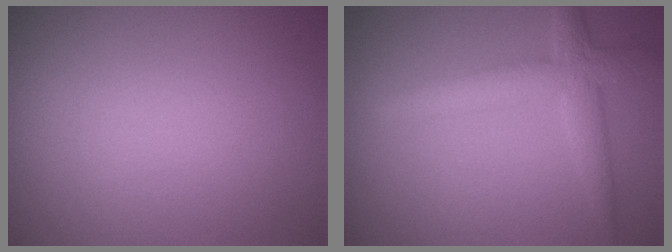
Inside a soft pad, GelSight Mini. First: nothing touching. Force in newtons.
{"total": 3.4, "press": 3.4, "slide": 0.1}